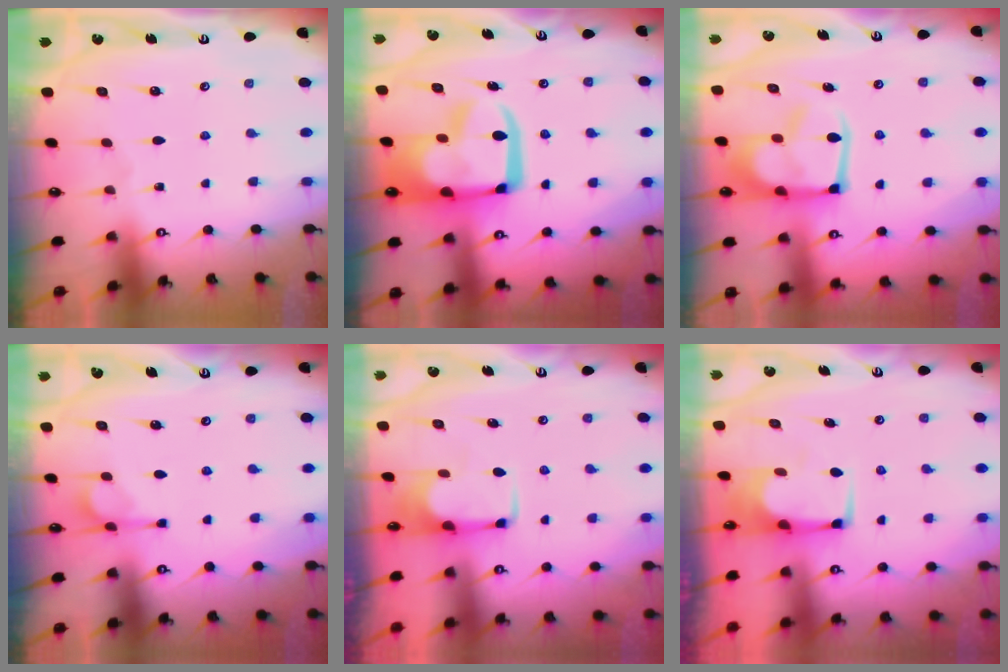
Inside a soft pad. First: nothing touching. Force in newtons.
{"total": 17.1, "press": 17.0, "slide": 1.8}
{"total": 7.4, "press": 7.3, "slide": 1.3}
{"total": 3.3, "press": 3.3, "slide": 0.5}
{"total": 1.9, "press": 1.7, "slide": 0.9}
{"total": 1.8, "press": 1.7, "slide": 0.3}